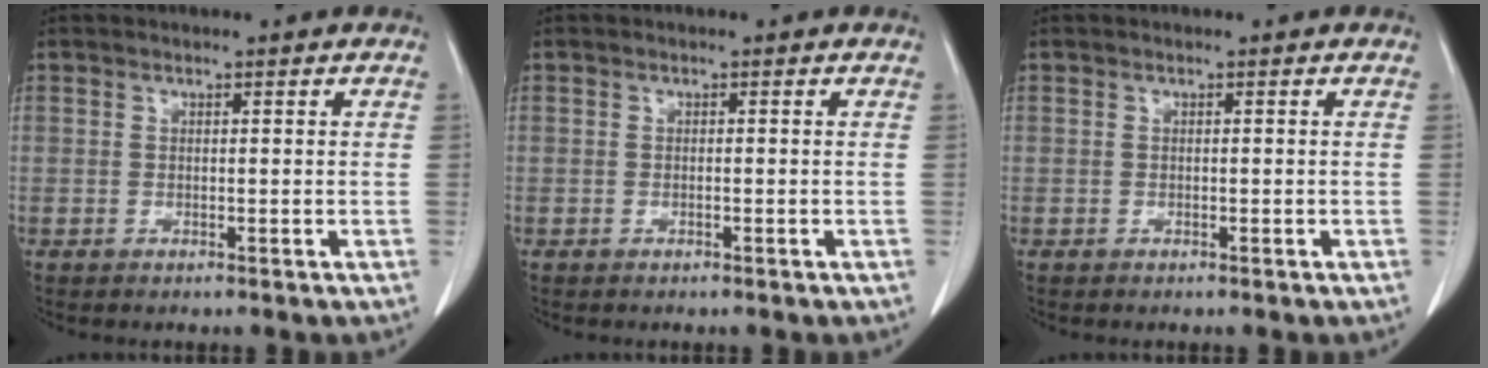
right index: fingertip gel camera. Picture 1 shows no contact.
{"total": 0.0}
{"total": 0.0}